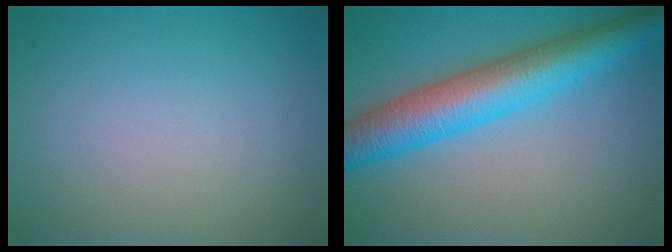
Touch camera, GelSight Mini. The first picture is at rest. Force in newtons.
{"total": 7.9, "press": 7.9, "slide": 0.1}